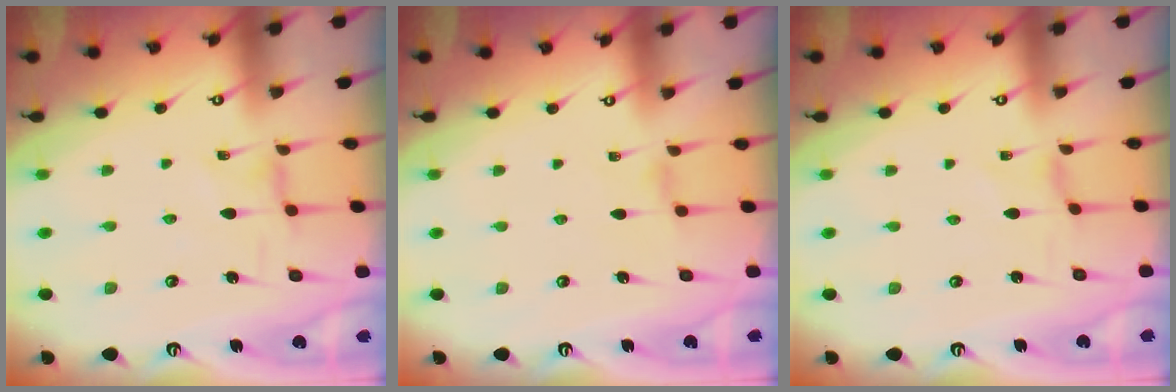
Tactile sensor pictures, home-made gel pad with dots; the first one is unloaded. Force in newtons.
{"total": 1.1, "press": 1.1, "slide": 0.4}
{"total": 0.0}